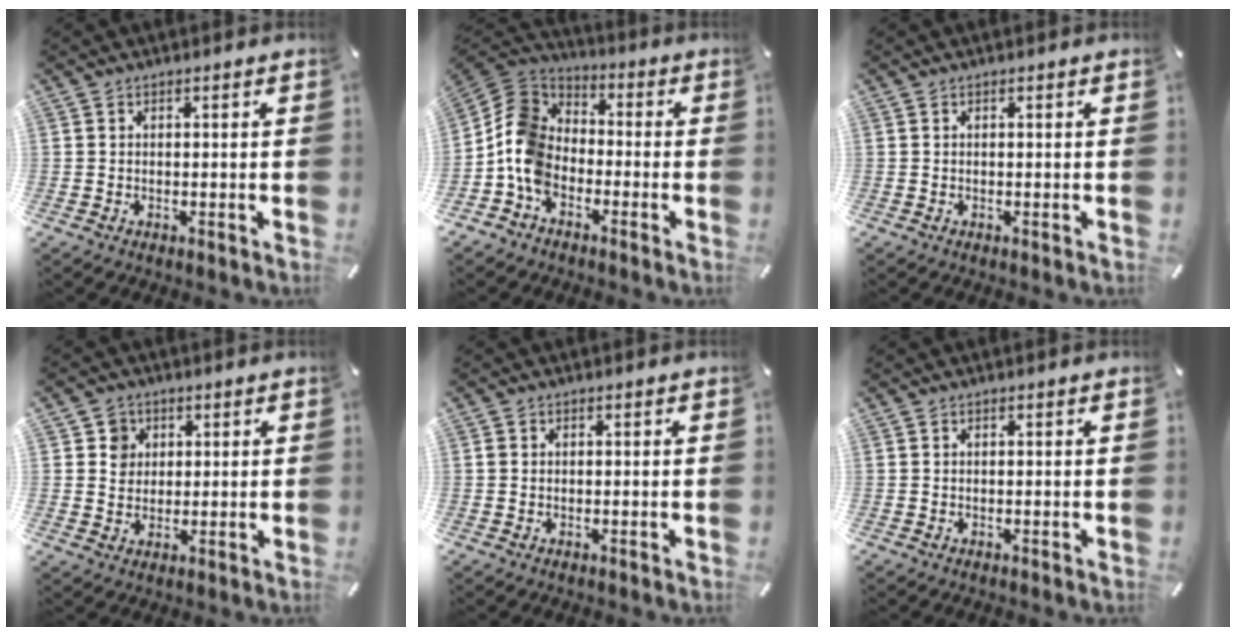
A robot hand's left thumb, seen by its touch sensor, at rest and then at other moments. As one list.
[{"total": 10.6, "force": [-4.9, 7.9, 5.0], "torque": [-0.117, 0.033, -0.096]}, {"total": 0.0}, {"total": 5.0, "force": [1.3, 4.8, 0.8], "torque": [-0.005, 0.001, 0.020]}, {"total": 0.6, "force": [0.0, 0.6, 0.2], "torque": [-0.002, 0.004, -0.001]}, {"total": 0.0}]